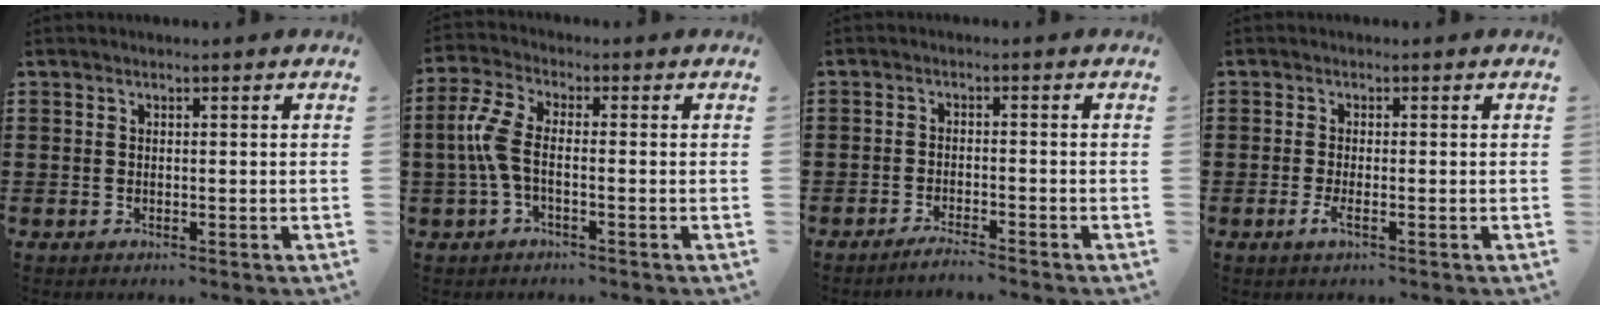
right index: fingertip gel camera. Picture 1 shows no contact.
{"total": 6.1, "force": [-0.8, 2.7, 5.4], "torque": [-0.140, -0.005, -0.026]}
{"total": 2.2, "force": [-2.1, -0.3, 0.6], "torque": [-0.011, 0.001, -0.040]}
{"total": 2.0, "force": [-0.9, 0.3, 1.8], "torque": [-0.046, -0.009, -0.020]}